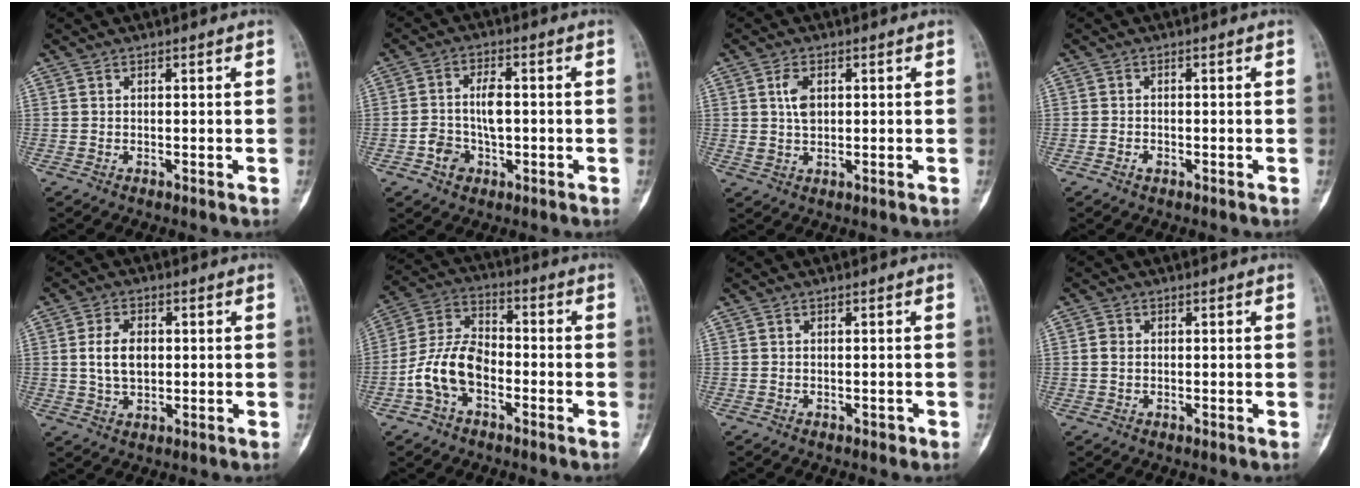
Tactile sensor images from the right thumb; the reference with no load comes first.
{"total": 6.7, "force": [-1.2, 4.5, 4.9], "torque": [-0.073, 0.021, -0.019]}
{"total": 4.2, "force": [1.0, 2.5, 3.2], "torque": [-0.059, -0.003, 0.020]}
{"total": 1.1, "force": [-0.6, 0.8, 0.5], "torque": [-0.004, 0.007, -0.011]}
{"total": 6.7, "force": [0.5, 4.3, 5.0], "torque": [-0.083, 0.002, 0.012]}
{"total": 11.3, "force": [-3.8, 7.0, 8.0], "torque": [-0.153, 0.039, -0.079]}
{"total": 0.7, "force": [-0.4, 0.4, 0.3], "torque": [-0.004, 0.001, -0.005]}
{"total": 1.8, "force": [-0.1, 1.5, 0.9], "torque": [-0.011, 0.003, -0.003]}